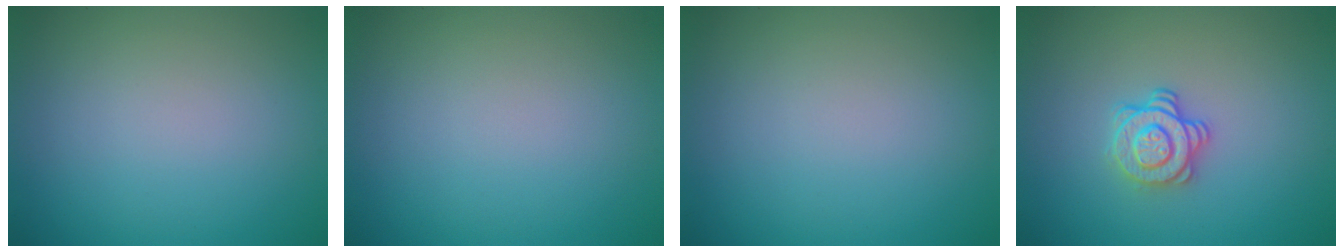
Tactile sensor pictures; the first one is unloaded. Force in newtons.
{"total": 0.0}
{"total": 0.0}
{"total": 3.0, "press": 2.6, "slide": 1.4}